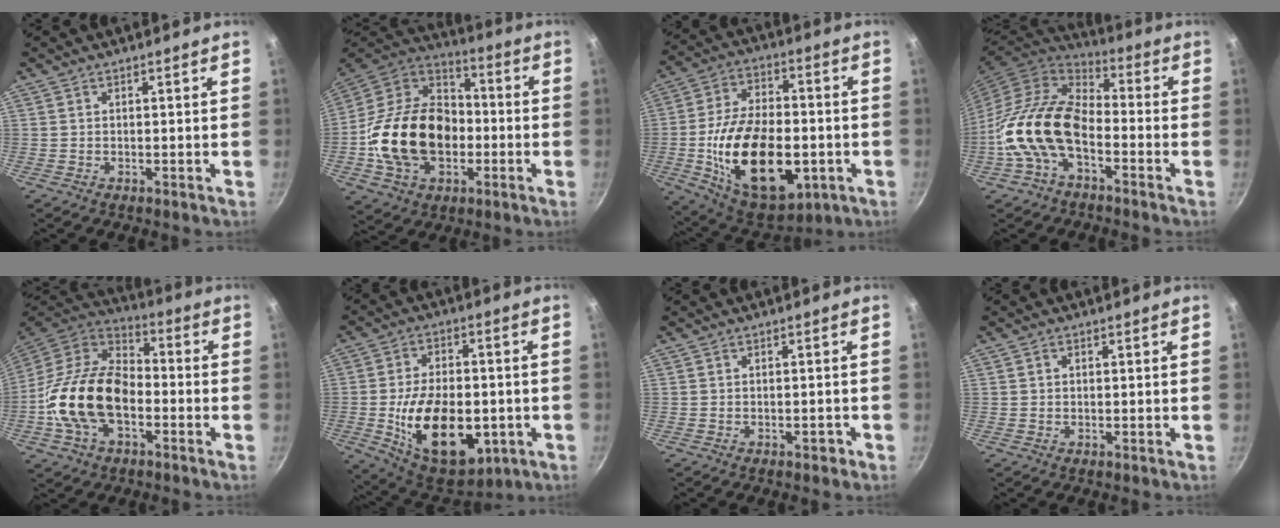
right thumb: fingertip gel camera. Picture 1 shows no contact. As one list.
[{"total": 23.7, "force": [-3.8, 16.9, 16.2], "torque": [-0.263, 0.046, -0.072]}, {"total": 25.1, "force": [-4.9, 14.5, 19.9], "torque": [-0.326, 0.018, -0.068]}, {"total": 15.8, "force": [-5.0, 9.3, 11.8], "torque": [-0.205, 0.046, -0.112]}, {"total": 20.3, "force": [-4.3, 12.8, 15.1], "torque": [-0.256, 0.038, -0.097]}, {"total": 20.5, "force": [-4.1, 12.1, 16.0], "torque": [-0.239, 0.006, -0.050]}, {"total": 1.2, "force": [-0.7, 0.7, 0.7], "torque": [-0.003, 0.013, -0.005]}, {"total": 0.8, "force": [0.2, 0.7, 0.4], "torque": [-0.005, 0.004, 0.003]}]